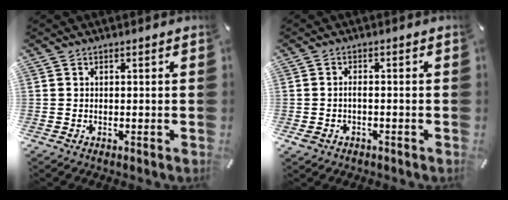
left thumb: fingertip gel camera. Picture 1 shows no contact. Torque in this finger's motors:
{"motor_torque": [0.28, 0.05, 0.07, 0.07, 0.05]}